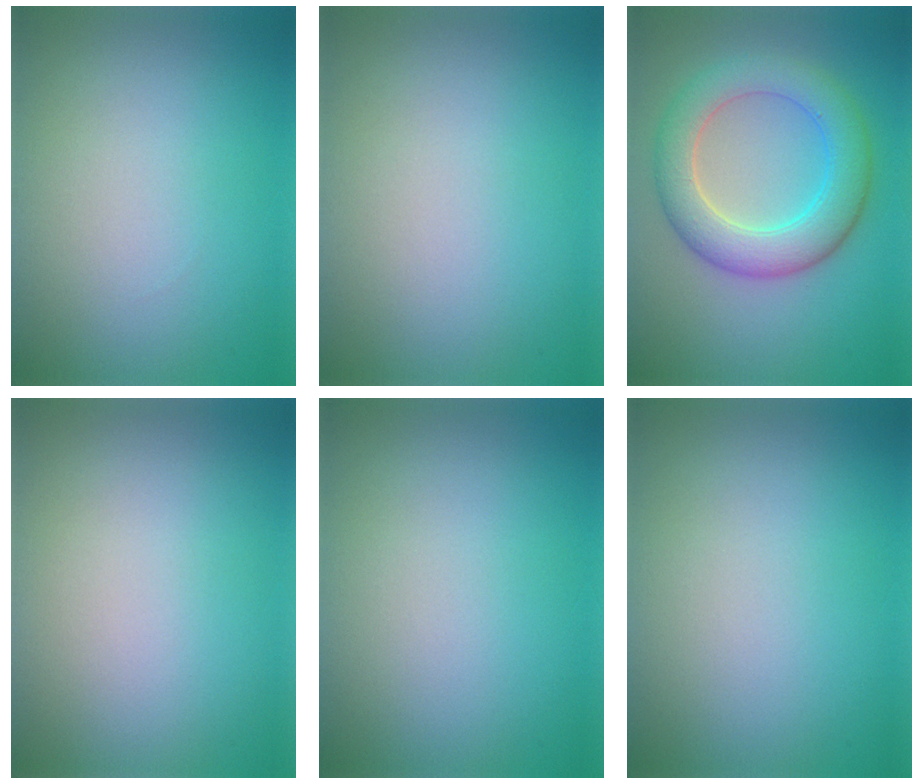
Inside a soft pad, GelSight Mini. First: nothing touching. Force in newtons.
{"total": 0.0}
{"total": 6.3, "press": 6.3, "slide": 0.1}
{"total": 0.0}
{"total": 0.0}
{"total": 0.0}